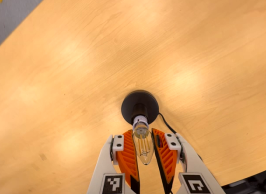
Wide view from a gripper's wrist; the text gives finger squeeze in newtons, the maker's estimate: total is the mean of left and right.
{"total": 12.1, "left": 12.8, "right": 11.4}